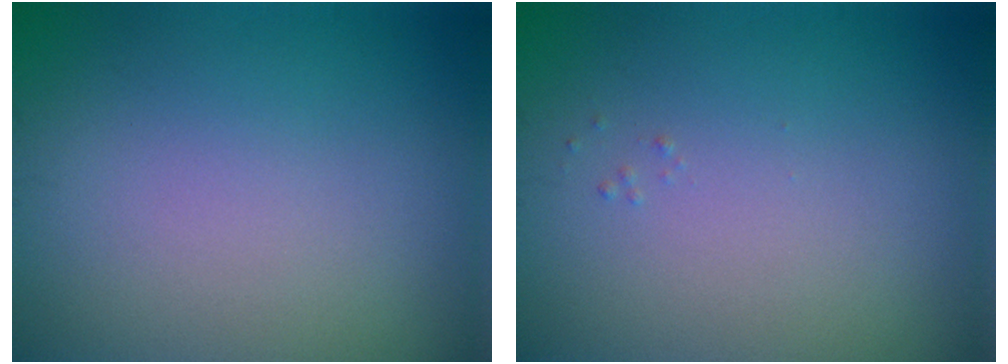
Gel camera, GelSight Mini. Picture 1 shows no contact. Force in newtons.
{"total": 0.0}